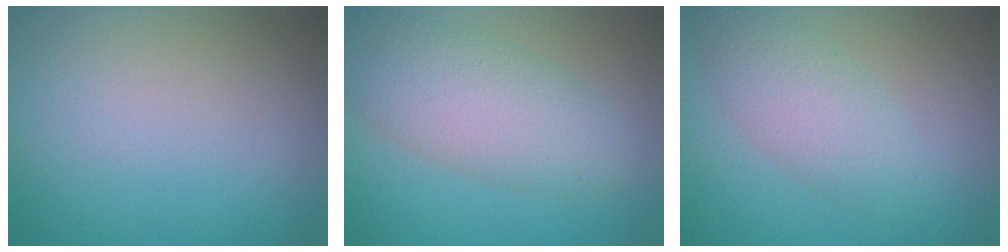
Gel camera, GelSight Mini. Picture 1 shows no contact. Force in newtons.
{"total": 5.6, "press": 5.6, "slide": 0.3}
{"total": 3.5, "press": 3.5, "slide": 0.1}